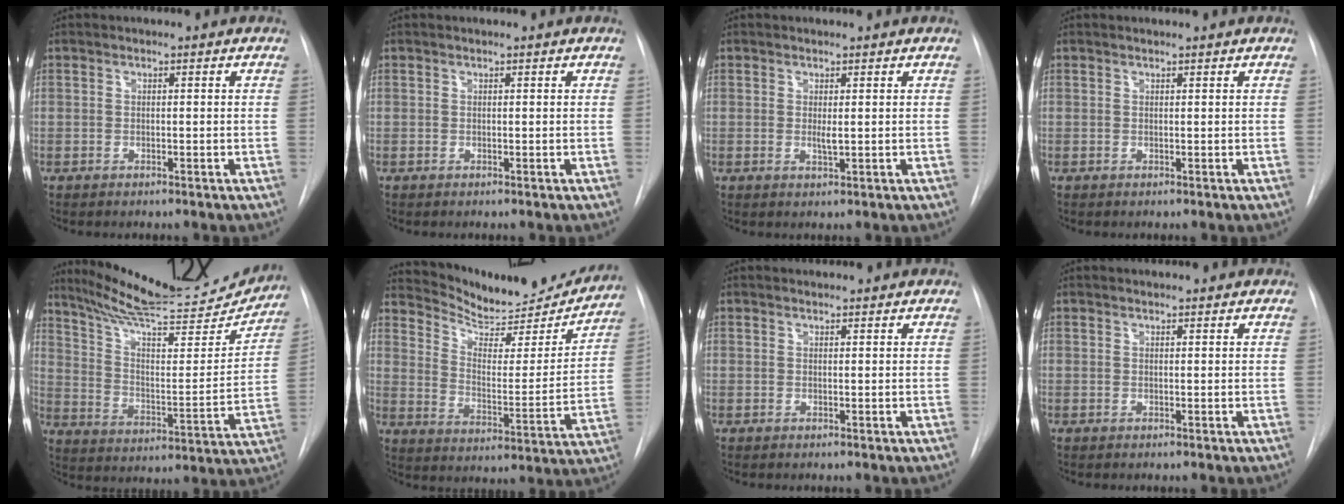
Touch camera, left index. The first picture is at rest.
{"total": 0.0}
{"total": 1.3, "force": [0.4, 0.2, 1.3], "torque": [-0.028, 0.000, 0.009]}
{"total": 1.1, "force": [1.1, 0.0, 0.2], "torque": [-0.006, 0.011, 0.018]}
{"total": 24.1, "force": [22.4, 2.9, 8.5], "torque": [-0.137, -0.051, 0.317]}
{"total": 19.4, "force": [18.5, 4.0, 4.1], "torque": [-0.057, -0.047, 0.255]}
{"total": 2.2, "force": [2.1, 0.5, 0.3], "torque": [-0.012, 0.018, 0.029]}
{"total": 3.0, "force": [2.8, 0.7, 0.7], "torque": [-0.013, 0.020, 0.032]}